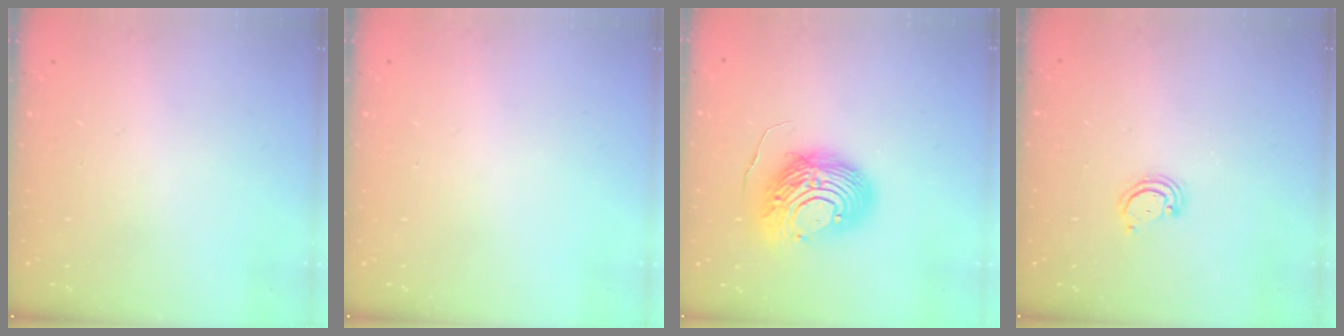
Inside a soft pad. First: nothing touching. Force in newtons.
{"total": 0.0}
{"total": 13.3, "press": 13.2, "slide": 1.2}
{"total": 3.1, "press": 3.1, "slide": 0.4}